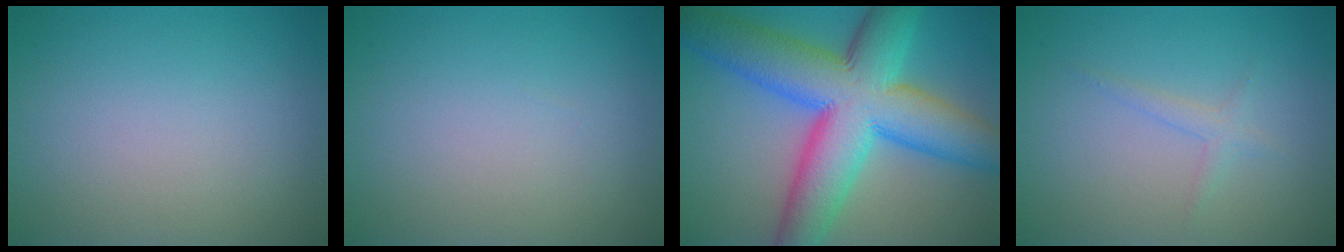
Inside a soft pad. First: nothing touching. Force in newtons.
{"total": 0.0}
{"total": 13.6, "press": 13.6, "slide": 0.2}
{"total": 1.2, "press": 1.2, "slide": 0.0}